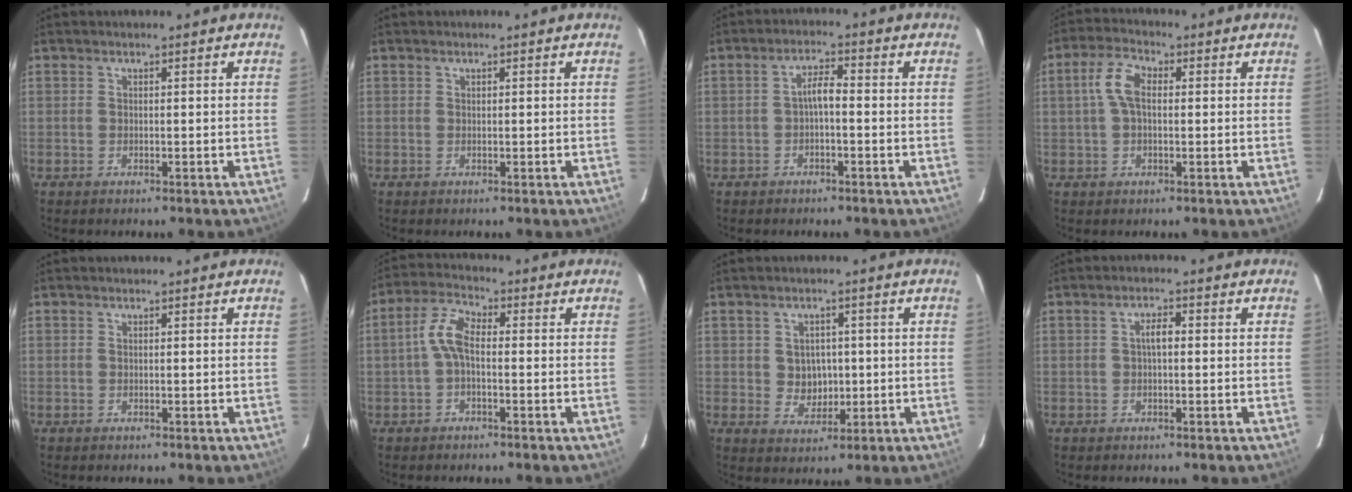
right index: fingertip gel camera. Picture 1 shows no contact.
{"total": 0.0}
{"total": 2.9, "force": [-0.9, 0.9, 2.6], "torque": [-0.050, 0.011, -0.015]}
{"total": 5.8, "force": [0.7, 3.1, 4.9], "torque": [-0.101, 0.017, 0.013]}
{"total": 0.0}
{"total": 5.4, "force": [-0.7, 2.5, 4.8], "torque": [-0.106, 0.020, -0.017]}
{"total": 4.8, "force": [0.2, 4.4, 2.0], "torque": [-0.036, 0.008, 0.013]}
{"total": 2.3, "force": [0.1, 0.9, 2.2], "torque": [-0.041, 0.009, 0.002]}